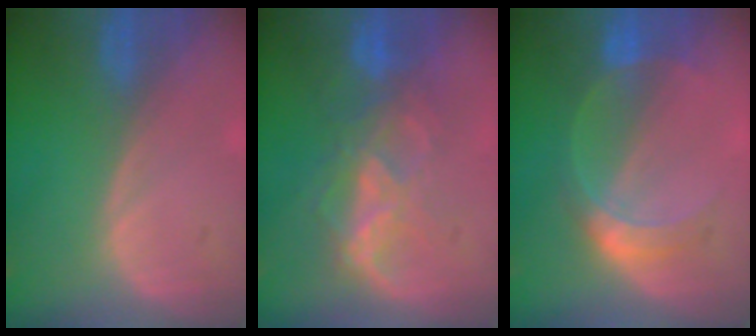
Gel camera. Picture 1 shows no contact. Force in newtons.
{"total": 8.2, "press": 7.3, "slide": 3.7}
{"total": 5.5, "press": 5.5, "slide": 0.1}